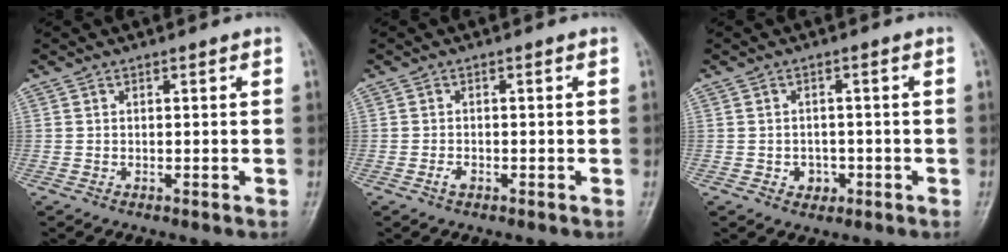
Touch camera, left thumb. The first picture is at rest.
{"total": 1.3, "force": [-0.9, 0.7, 0.7], "torque": [-0.012, 0.003, -0.014]}
{"total": 2.8, "force": [-1.2, 2.4, 1.0], "torque": [0.003, 0.006, -0.011]}